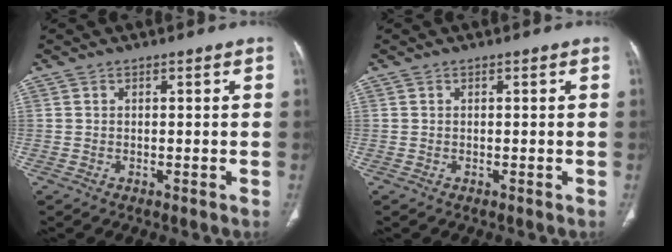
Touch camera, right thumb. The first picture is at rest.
{"total": 0.0}